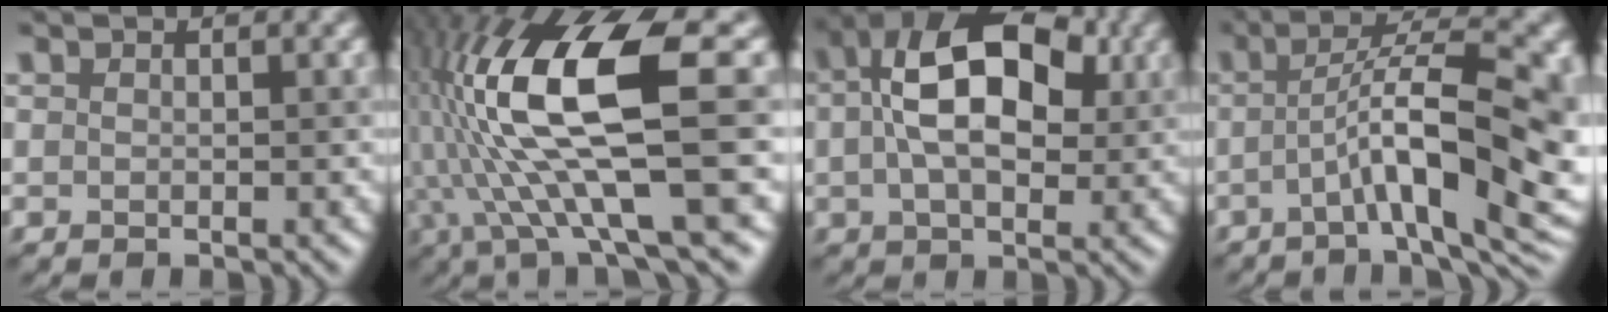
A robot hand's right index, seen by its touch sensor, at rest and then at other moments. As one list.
[{"total": 12.5, "force": [0.7, 3.5, 12.0], "torque": [-0.232, 0.010, 0.013]}, {"total": 11.1, "force": [2.1, 6.5, 8.7], "torque": [-0.154, 0.024, 0.023]}, {"total": 11.6, "force": [-1.5, 3.1, 11.1], "torque": [-0.168, 0.008, -0.026]}]